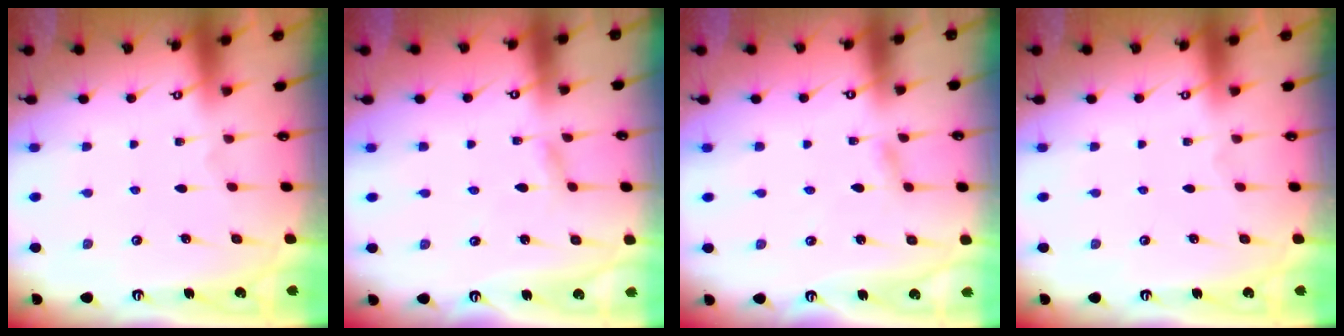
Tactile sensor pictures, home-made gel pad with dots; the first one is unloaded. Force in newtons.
{"total": 1.9, "press": 1.9, "slide": 0.2}
{"total": 1.4, "press": 1.4, "slide": 0.1}
{"total": 0.0}